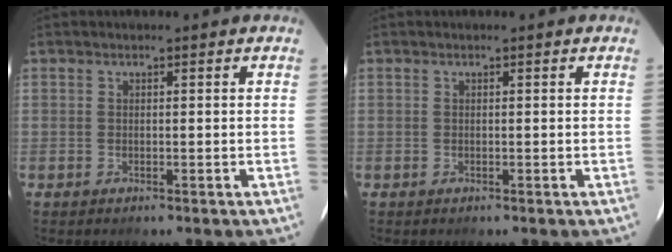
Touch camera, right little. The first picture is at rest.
{"total": 0.0}